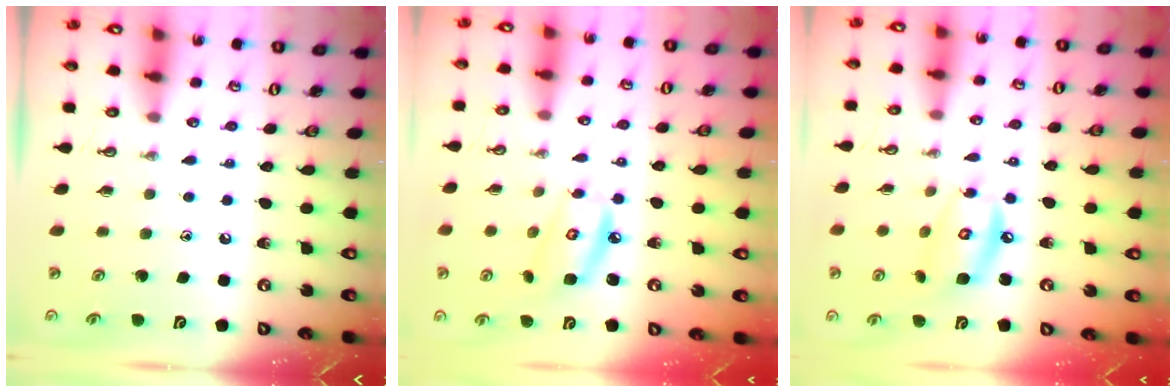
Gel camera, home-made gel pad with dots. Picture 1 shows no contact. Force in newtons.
{"total": 7.3, "press": 7.3, "slide": 0.5}
{"total": 10.0, "press": 10.0, "slide": 0.8}